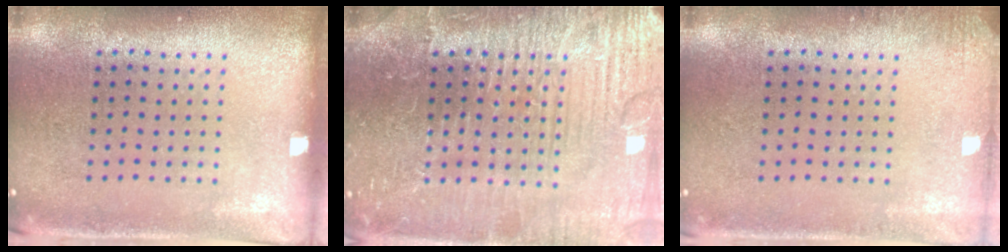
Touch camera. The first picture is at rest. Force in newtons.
{"total": 7.7, "press": 7.6, "slide": 0.9}
{"total": 1.2, "press": 1.2, "slide": 0.2}